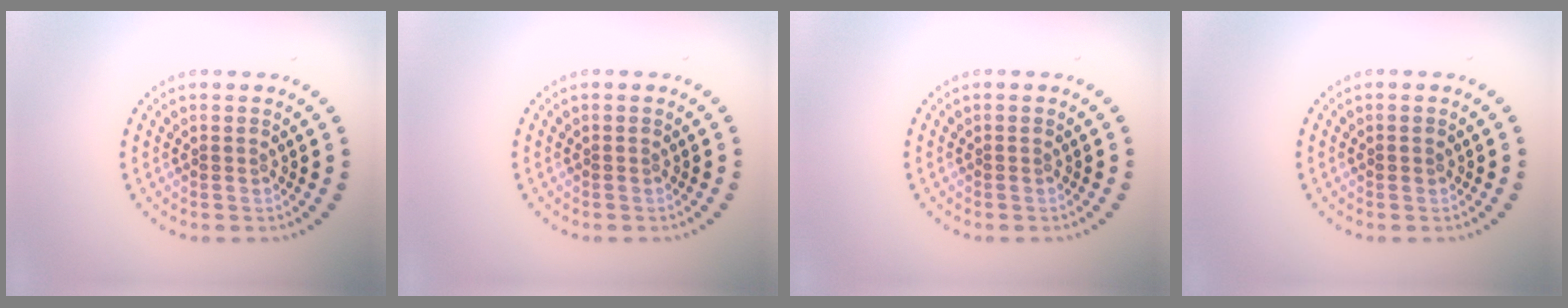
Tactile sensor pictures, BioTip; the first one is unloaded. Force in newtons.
{"total": 0.0}
{"total": 0.0}
{"total": 0.6, "press": 0.6, "slide": 0.1}